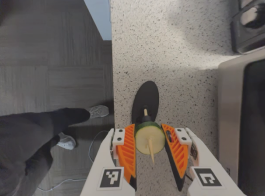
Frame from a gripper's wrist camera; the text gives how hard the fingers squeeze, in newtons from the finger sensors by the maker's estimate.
{"total": 10.7, "left": 10.6, "right": 10.8}